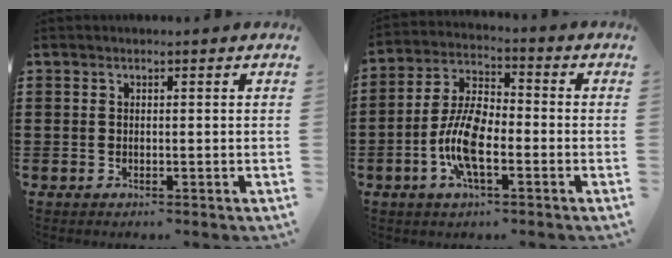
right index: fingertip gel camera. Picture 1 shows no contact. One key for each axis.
{"total": 8.7, "fx": -2.8, "fy": 3.4, "fz": 7.5, "tx": -0.174, "ty": -0.008, "tz": -0.057}